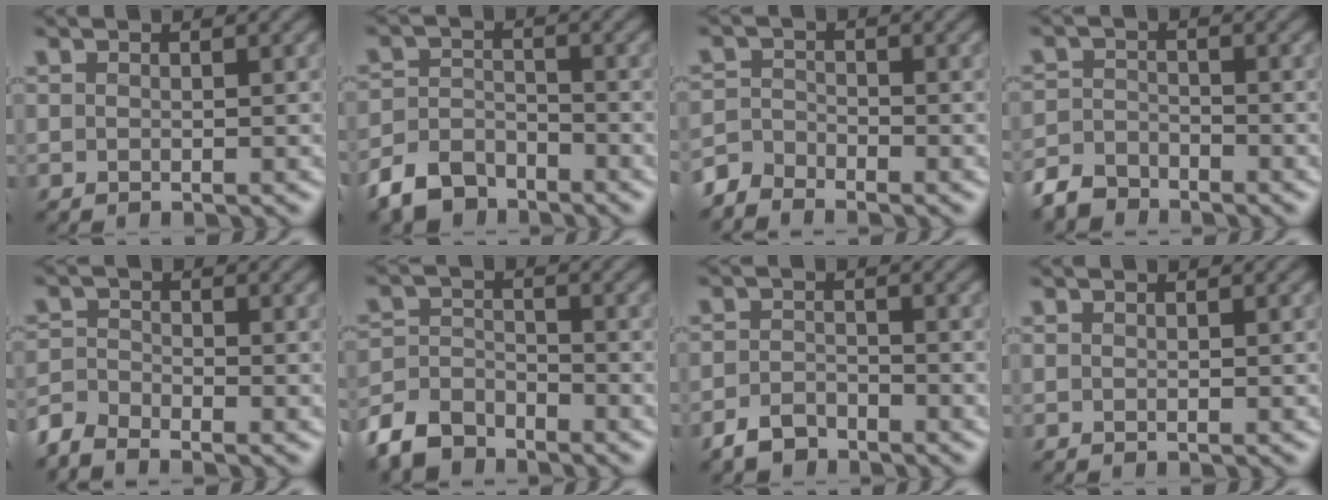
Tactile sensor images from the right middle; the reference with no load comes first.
{"total": 4.1, "force": [-3.5, 1.9, 1.0], "torque": [-0.027, 0.000, -0.074]}
{"total": 2.7, "force": [-2.5, 0.9, 0.4], "torque": [-0.016, 0.002, -0.061]}
{"total": 2.8, "force": [-2.6, 1.0, 0.2], "torque": [-0.009, 0.002, -0.061]}
{"total": 3.3, "force": [-2.9, 1.3, 1.1], "torque": [-0.031, -0.001, -0.069]}
{"total": 4.6, "force": [-4.0, 1.9, 1.0], "torque": [-0.025, -0.005, -0.088]}
{"total": 2.3, "force": [-2.0, 0.9, 0.5], "torque": [-0.013, 0.005, -0.045]}
{"total": 0.0}